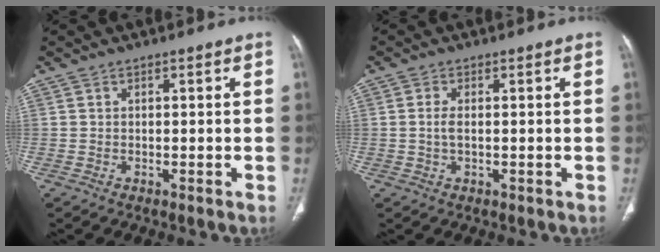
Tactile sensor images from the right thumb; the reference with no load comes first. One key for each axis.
{"total": 2.1, "fx": 0.0, "fy": 0.9, "fz": 1.9, "tx": -0.040, "ty": 0.001, "tz": 0.000}